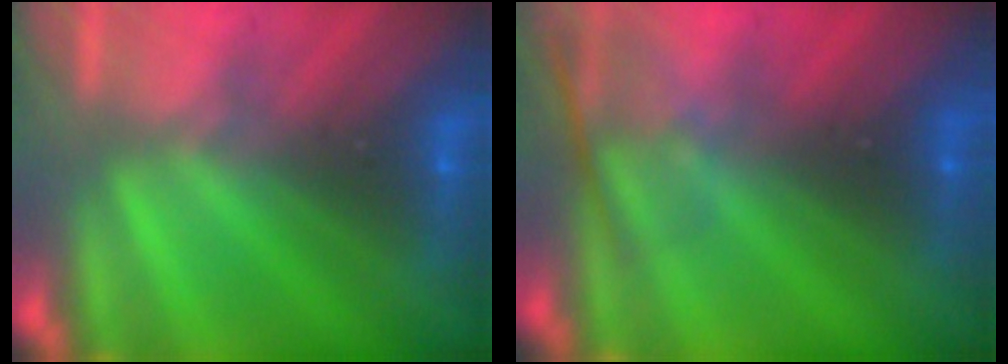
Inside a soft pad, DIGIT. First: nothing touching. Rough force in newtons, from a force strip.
{"total": 2.4}